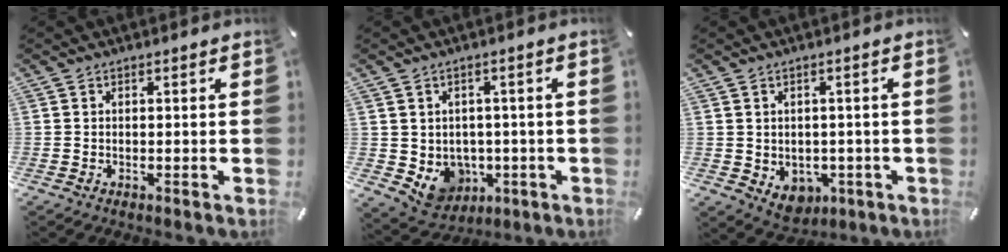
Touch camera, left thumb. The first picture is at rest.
{"total": 6.3, "force": [0.1, 6.1, 1.5], "torque": [-0.047, -0.018, 0.006]}
{"total": 4.0, "force": [0.0, 3.8, 1.3], "torque": [-0.002, -0.005, 0.001]}